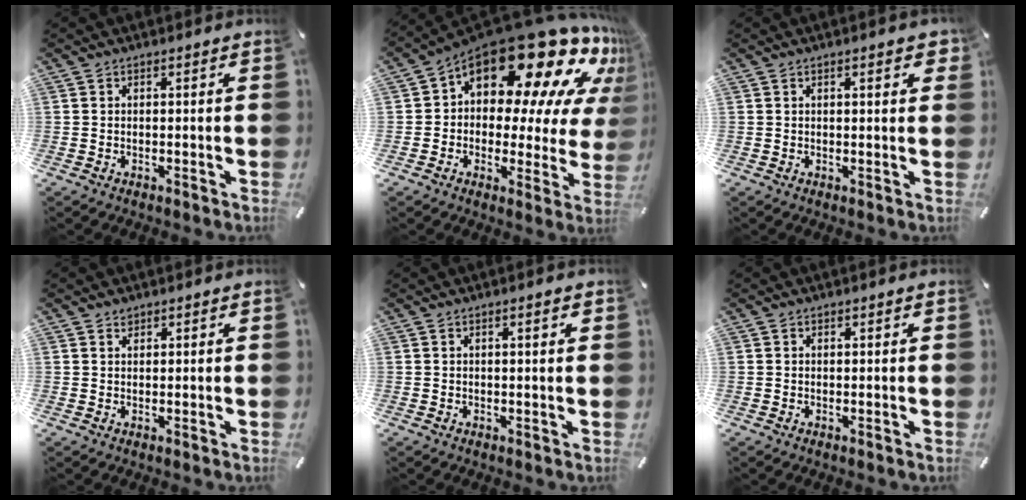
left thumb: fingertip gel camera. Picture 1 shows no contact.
{"total": 22.0, "force": [14.6, 10.2, 12.8], "torque": [-0.184, -0.121, 0.247]}
{"total": 2.6, "force": [1.3, 1.0, 2.0], "torque": [-0.035, 0.003, 0.019]}
{"total": 1.4, "force": [1.1, 0.9, 0.1], "torque": [0.007, -0.003, 0.019]}
{"total": 1.4, "force": [0.7, 0.3, 1.2], "torque": [-0.025, 0.002, 0.010]}
{"total": 0.5, "force": [0.3, 0.4, 0.1], "torque": [0.000, 0.002, 0.005]}